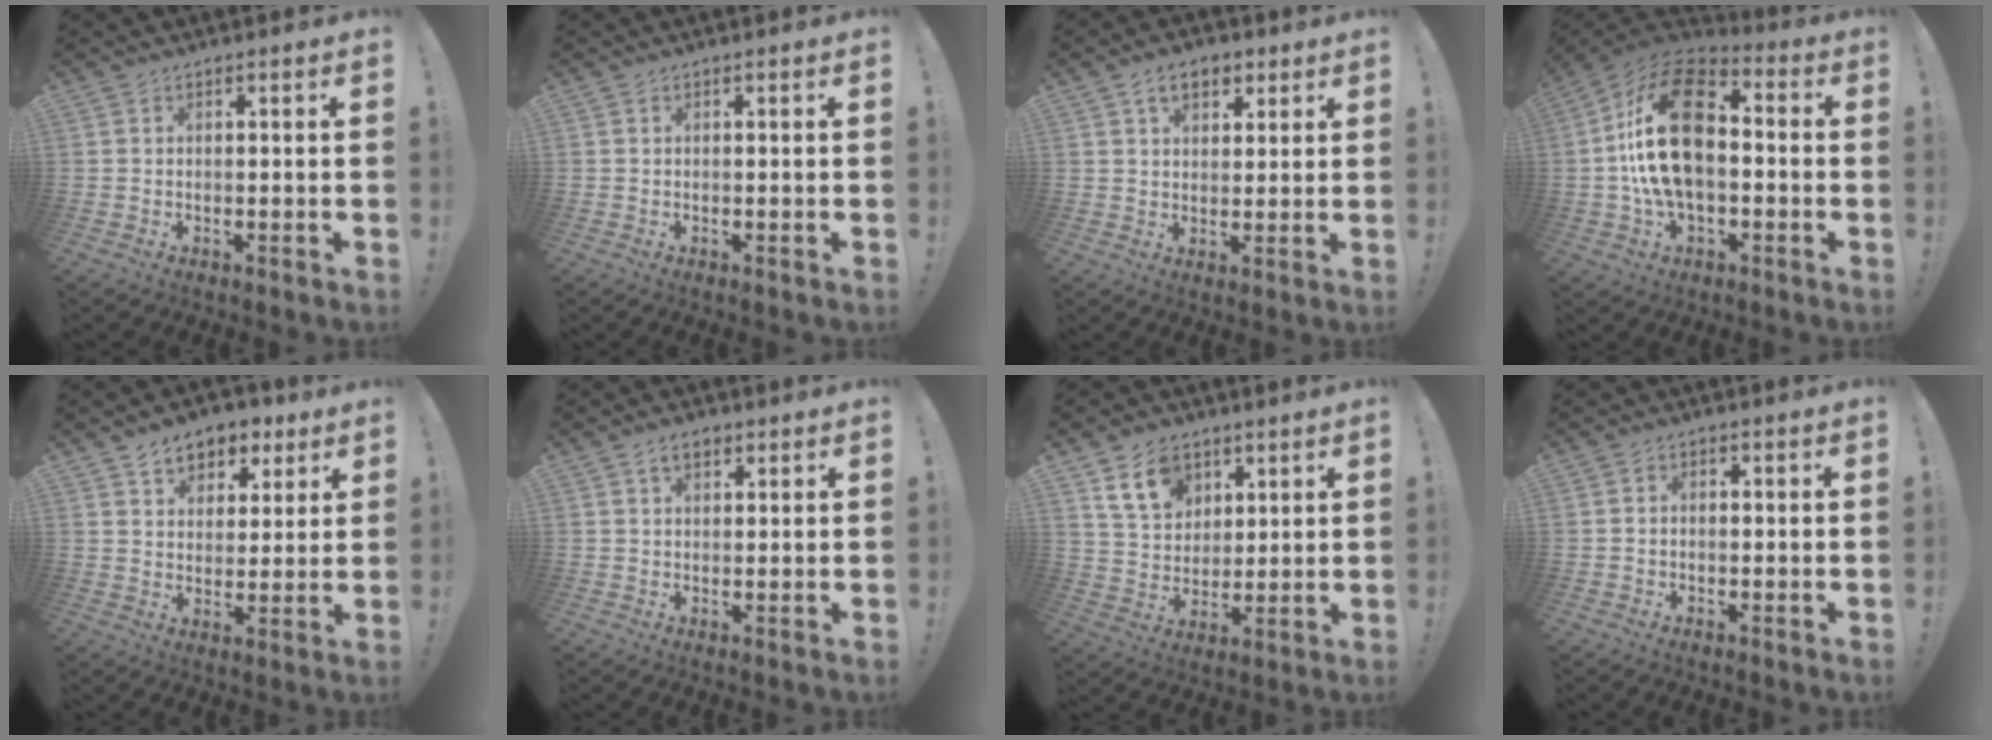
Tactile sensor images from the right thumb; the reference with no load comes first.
{"total": 0.0}
{"total": 7.2, "force": [3.5, 4.8, 4.1], "torque": [-0.052, -0.004, 0.063]}
{"total": 23.7, "force": [1.0, 14.4, 18.8], "torque": [-0.356, 0.025, 0.021]}
{"total": 8.3, "force": [5.1, 5.9, 2.9], "torque": [-0.031, -0.032, 0.093]}
{"total": 3.9, "force": [1.9, 2.4, 2.4], "torque": [-0.030, -0.003, 0.032]}
{"total": 12.4, "force": [6.8, 8.8, 5.4], "torque": [-0.094, -0.022, 0.134]}
{"total": 1.6, "force": [-0.8, 1.0, 0.9], "torque": [-0.023, 0.008, -0.013]}